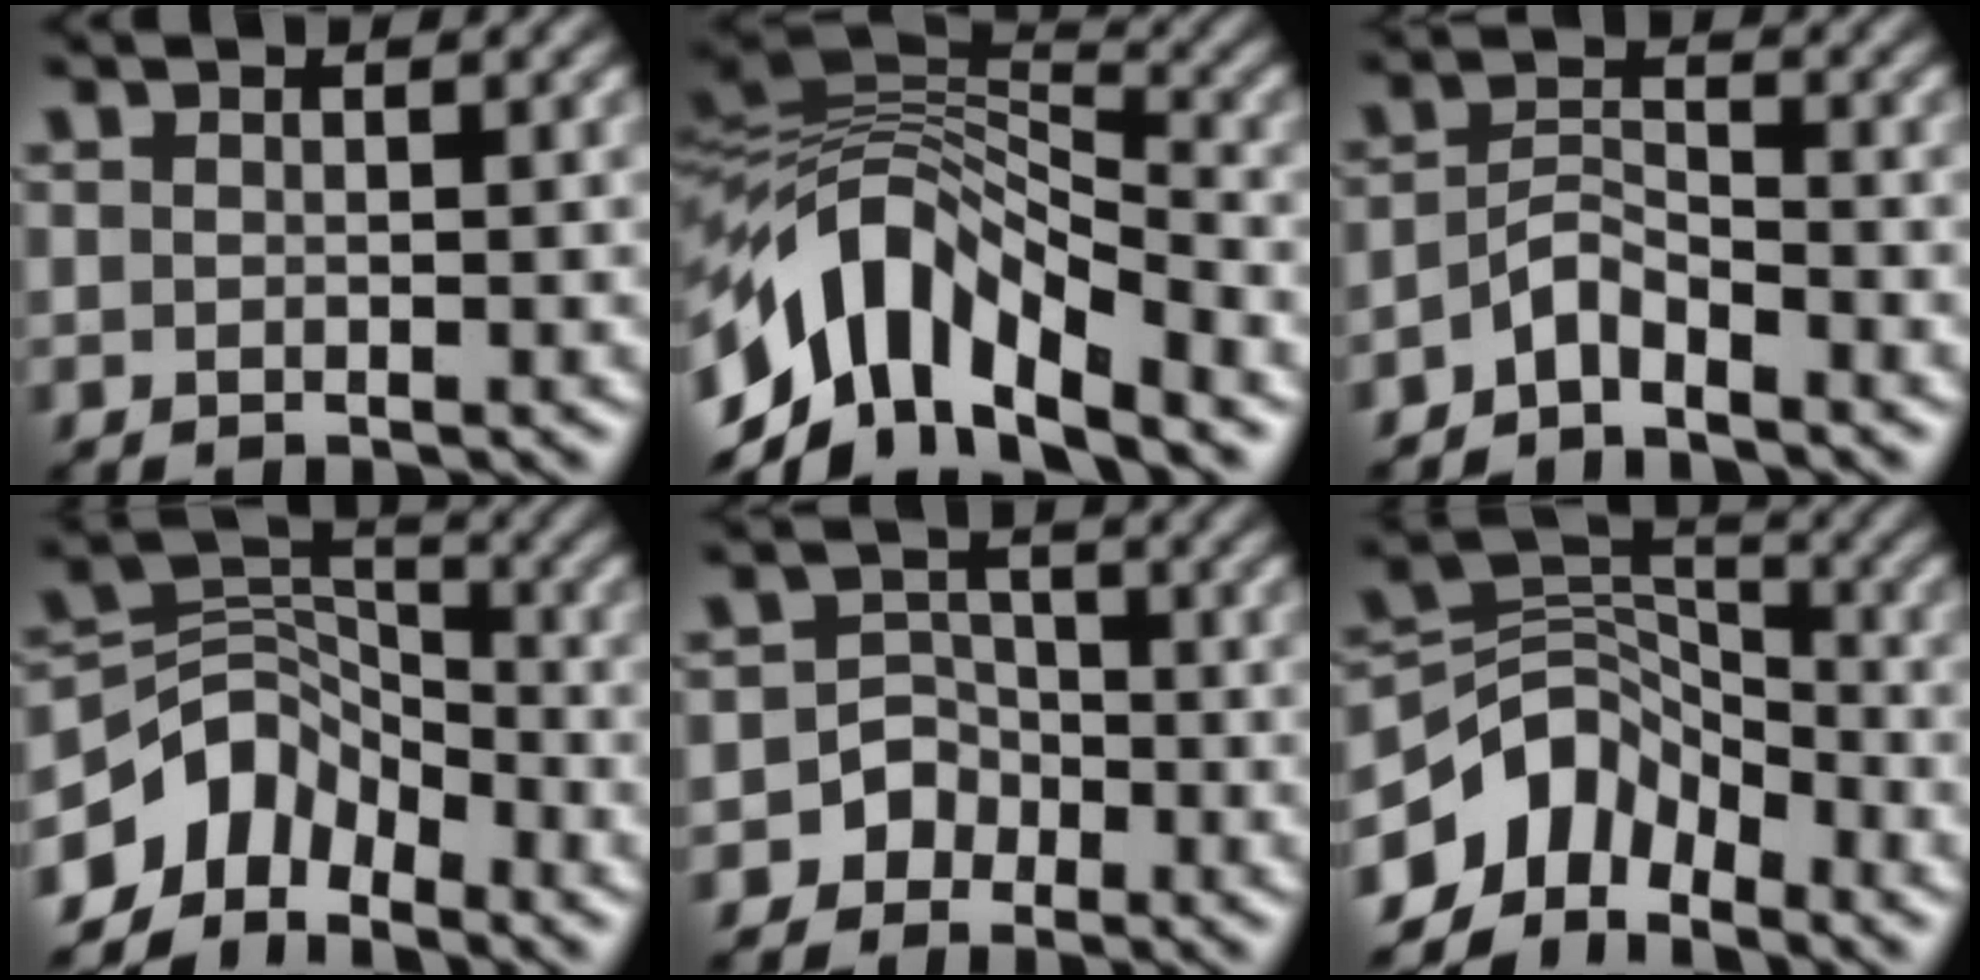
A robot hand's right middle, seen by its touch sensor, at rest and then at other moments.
{"total": 11.4, "force": [-5.4, 5.8, 8.2], "torque": [-0.145, 0.019, -0.103]}
{"total": 2.6, "force": [-2.1, 0.8, 1.3], "torque": [-0.024, 0.011, -0.048]}
{"total": 5.6, "force": [-4.0, 3.5, 2.0], "torque": [-0.021, 0.007, -0.084]}
{"total": 3.2, "force": [-1.8, 2.7, 0.2], "torque": [0.039, 0.011, -0.045]}
{"total": 6.3, "force": [-4.2, 4.0, 2.4], "torque": [-0.029, 0.008, -0.090]}